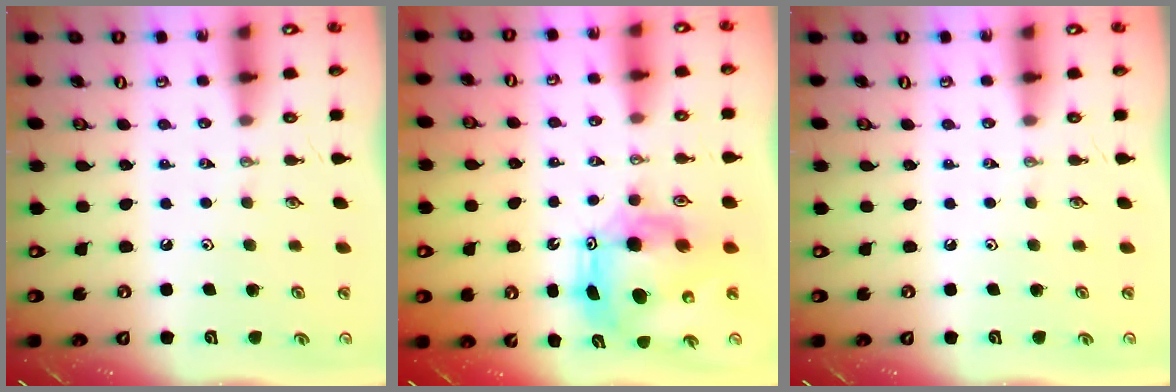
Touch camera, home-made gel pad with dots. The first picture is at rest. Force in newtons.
{"total": 11.5, "press": 11.4, "slide": 1.1}
{"total": 0.0}